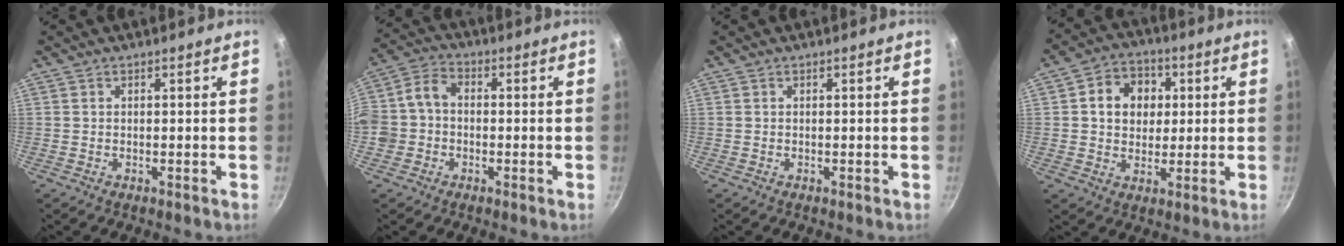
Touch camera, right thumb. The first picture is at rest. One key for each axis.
{"total": 7.6, "fx": -1.0, "fy": 6.1, "fz": 4.4, "tx": -0.069, "ty": 0.027, "tz": -0.037}
{"total": 0.0}
{"total": 9.9, "fx": 2.1, "fy": 8.2, "fz": 5.2, "tx": -0.051, "ty": 0.006, "tz": 0.026}